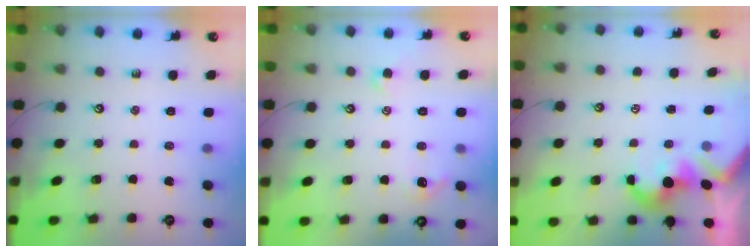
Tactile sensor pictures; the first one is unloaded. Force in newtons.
{"total": 1.9, "press": 1.9, "slide": 0.4}
{"total": 1.7, "press": 1.4, "slide": 1.0}